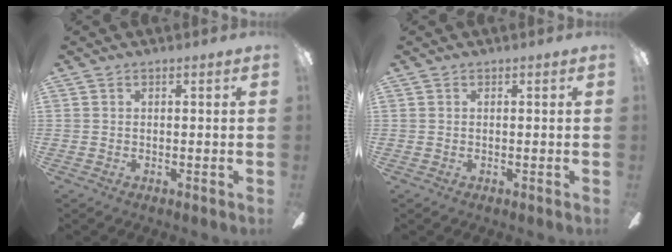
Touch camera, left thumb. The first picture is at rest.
{"total": 0.0}